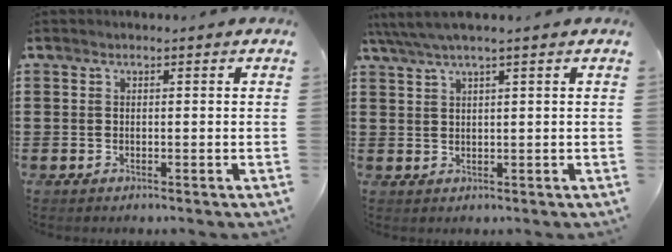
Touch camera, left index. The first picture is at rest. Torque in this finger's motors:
{"motor_torque": [0.84, -0.89, 0.16, 0.14]}